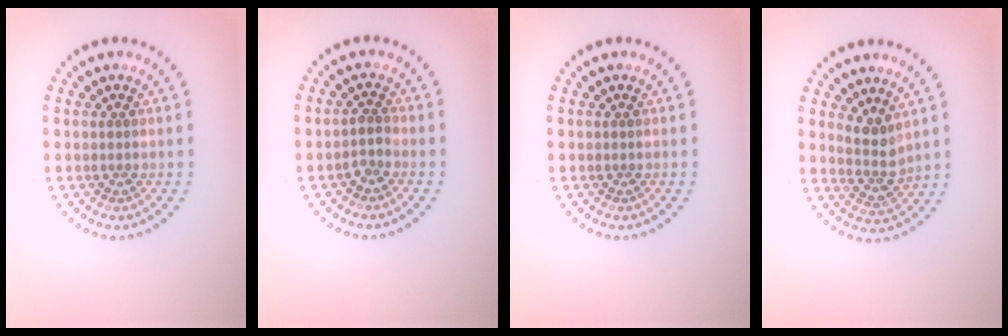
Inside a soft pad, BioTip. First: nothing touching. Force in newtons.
{"total": 1.3, "press": 1.0, "slide": 0.7}
{"total": 0.0}
{"total": 2.5, "press": 2.1, "slide": 1.5}